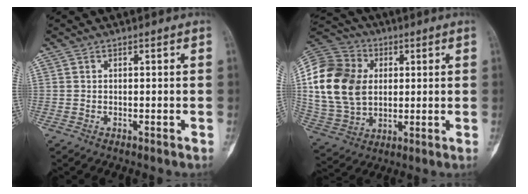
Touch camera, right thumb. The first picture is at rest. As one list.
[{"total": 21.3, "force": [3.1, 16.1, 13.6], "torque": [-0.267, 0.007, 0.064]}]